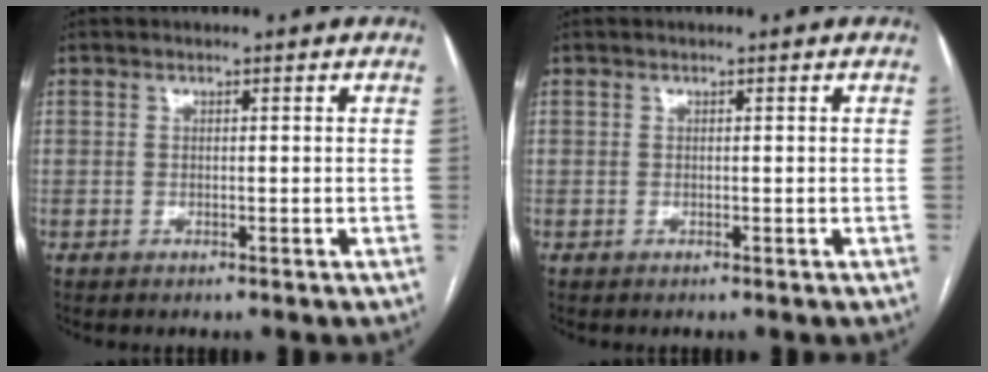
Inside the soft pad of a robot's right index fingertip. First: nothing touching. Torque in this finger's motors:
{"motor_torque": [0.00, 0.00, 0.00, 0.00]}